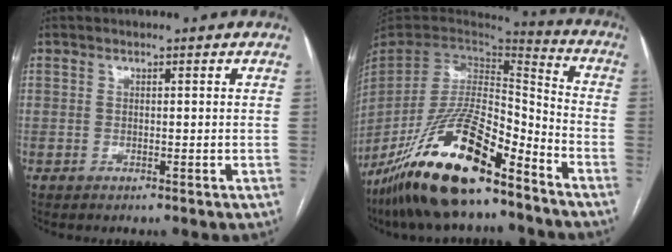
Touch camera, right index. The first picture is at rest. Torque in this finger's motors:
{"motor_torque": [1.09, -1.05, 0.28, 0.03]}